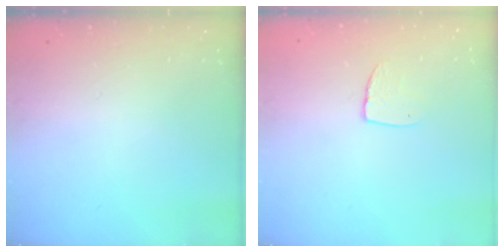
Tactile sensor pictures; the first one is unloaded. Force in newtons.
{"total": 6.1, "press": 6.1, "slide": 0.4}